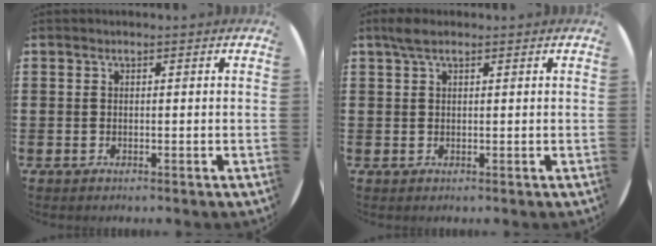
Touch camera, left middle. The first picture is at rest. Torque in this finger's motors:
{"motor_torque": [0.61, -0.55, 0.08, 0.01]}